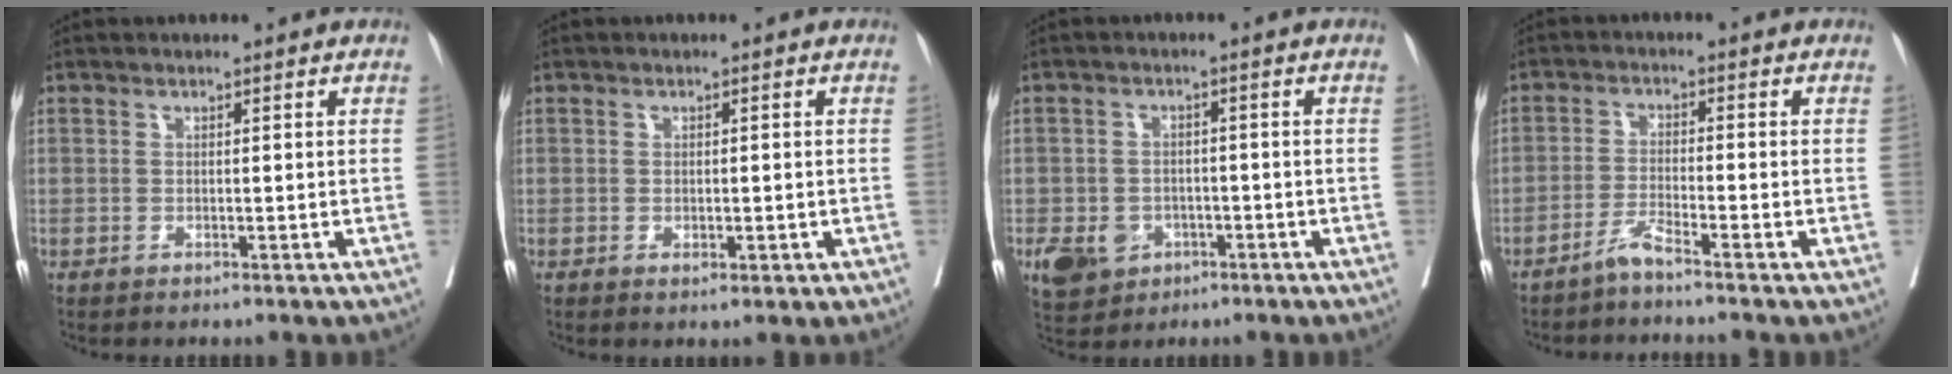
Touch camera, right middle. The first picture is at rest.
{"total": 2.0, "force": [-0.5, 1.0, 1.6], "torque": [-0.023, -0.002, -0.003]}
{"total": 7.2, "force": [-3.4, 5.9, 2.4], "torque": [-0.041, 0.005, -0.045]}
{"total": 2.6, "force": [-2.2, -0.6, 1.1], "torque": [-0.022, -0.005, -0.048]}